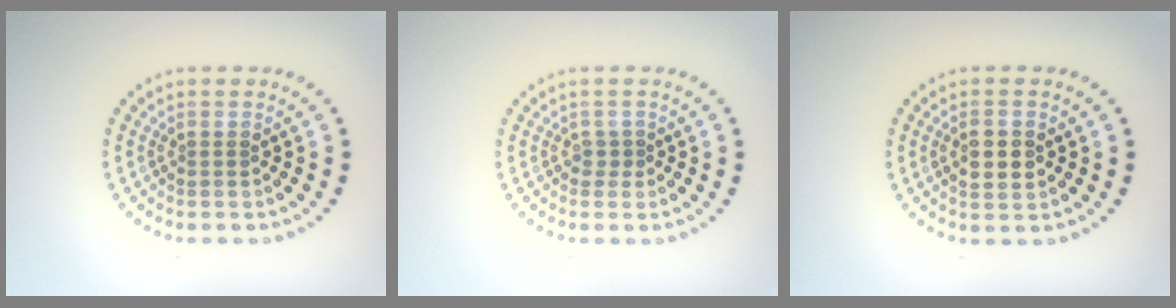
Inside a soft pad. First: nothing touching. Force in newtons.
{"total": 0.7, "press": 0.2, "slide": 0.6}
{"total": 2.2, "press": 2.2, "slide": 0.2}